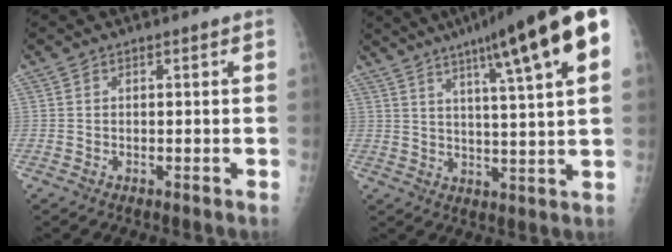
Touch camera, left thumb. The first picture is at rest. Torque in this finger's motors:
{"motor_torque": [0.54, 0.70, 2.07, -0.70, 0.20]}